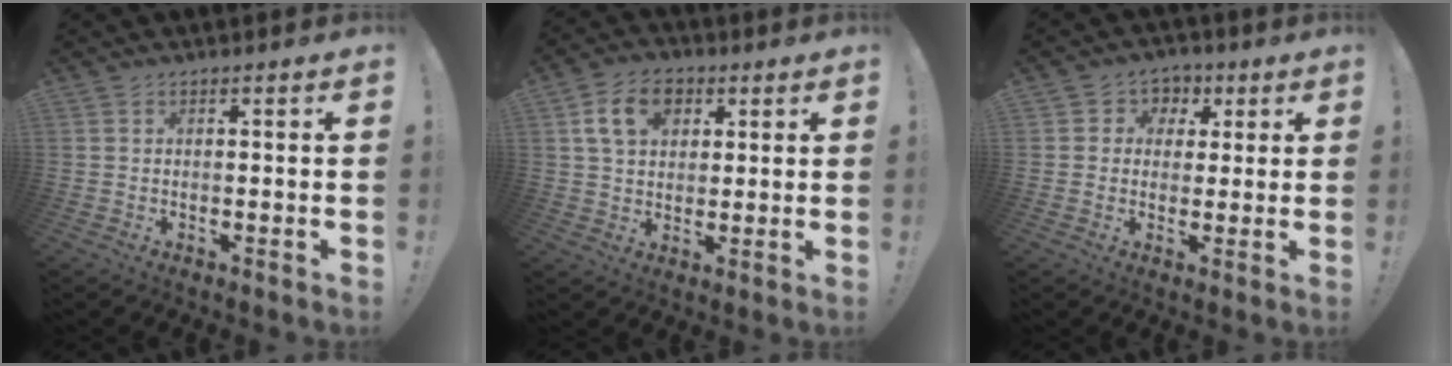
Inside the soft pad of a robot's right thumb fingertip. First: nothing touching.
{"total": 11.5, "force": [4.5, 8.3, 6.6], "torque": [-0.097, -0.001, 0.086]}
{"total": 5.4, "force": [0.3, 5.3, 1.2], "torque": [-0.010, 0.001, 0.008]}